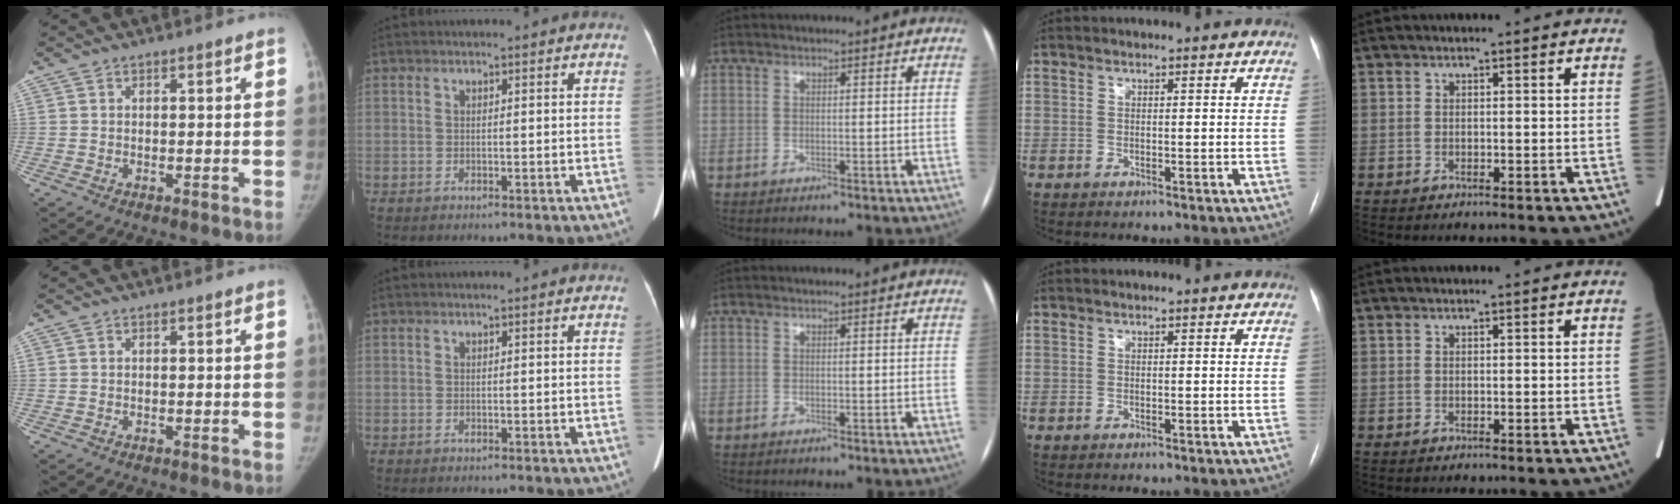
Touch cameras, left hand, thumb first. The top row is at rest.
{}